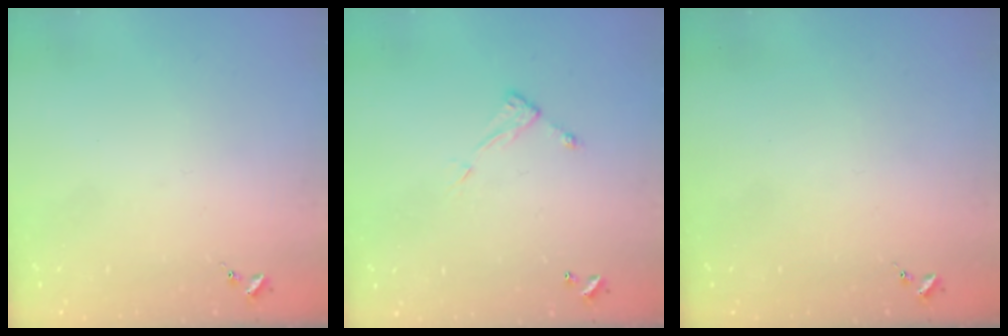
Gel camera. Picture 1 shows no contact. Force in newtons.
{"total": 5.8, "press": 5.8, "slide": 0.2}
{"total": 0.0}